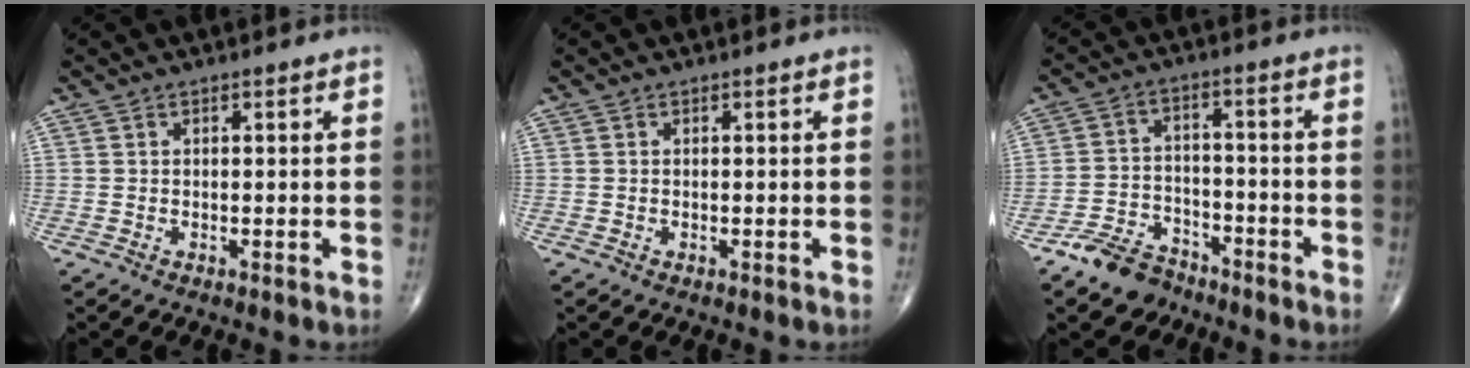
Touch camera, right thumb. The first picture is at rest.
{"total": 0.0}
{"total": 7.8, "force": [-6.1, 4.3, 2.2], "torque": [-0.025, 0.040, -0.117]}